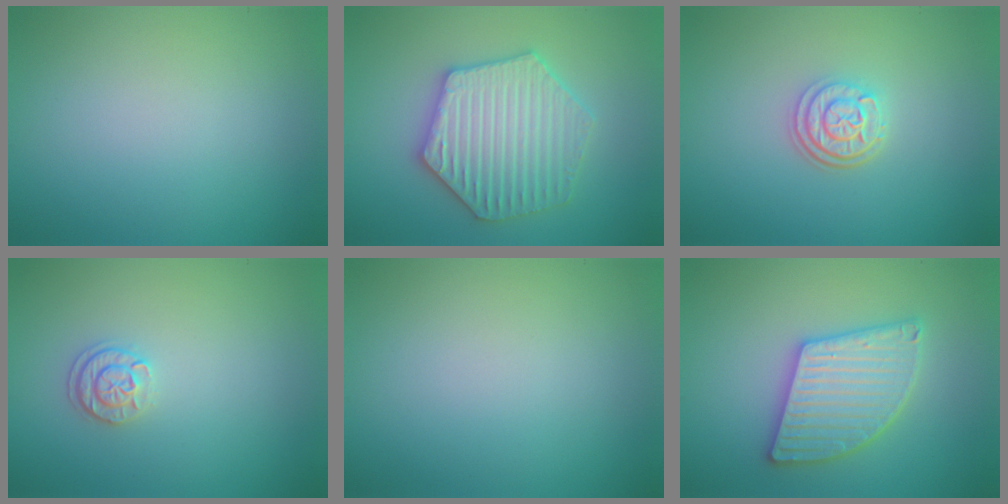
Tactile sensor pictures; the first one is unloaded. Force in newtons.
{"total": 6.3, "press": 6.2, "slide": 1.2}
{"total": 3.2, "press": 2.5, "slide": 2.0}
{"total": 1.7, "press": 1.6, "slide": 0.7}
{"total": 0.0}
{"total": 5.5, "press": 5.5, "slide": 0.7}